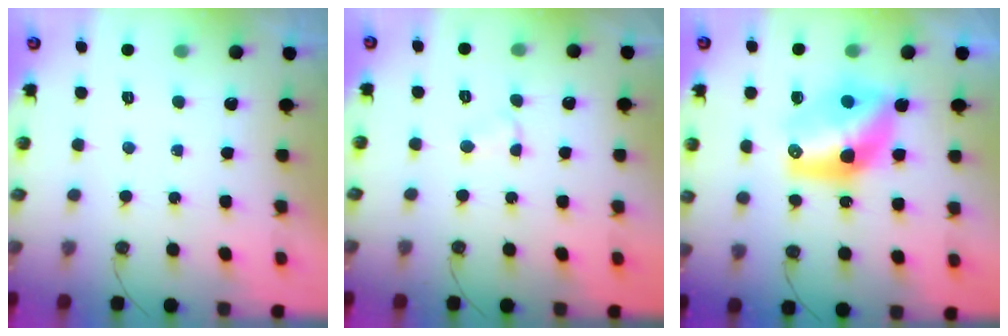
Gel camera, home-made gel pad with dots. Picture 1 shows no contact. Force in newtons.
{"total": 2.6, "press": 2.6, "slide": 0.3}
{"total": 12.2, "press": 12.1, "slide": 1.0}